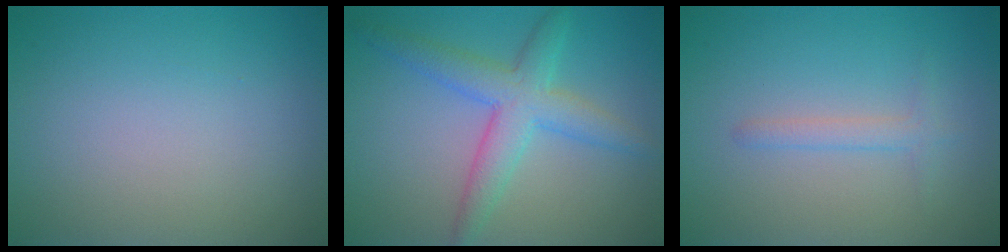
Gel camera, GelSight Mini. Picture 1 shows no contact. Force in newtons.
{"total": 4.6, "press": 4.6, "slide": 0.0}
{"total": 1.4, "press": 1.4, "slide": 0.1}